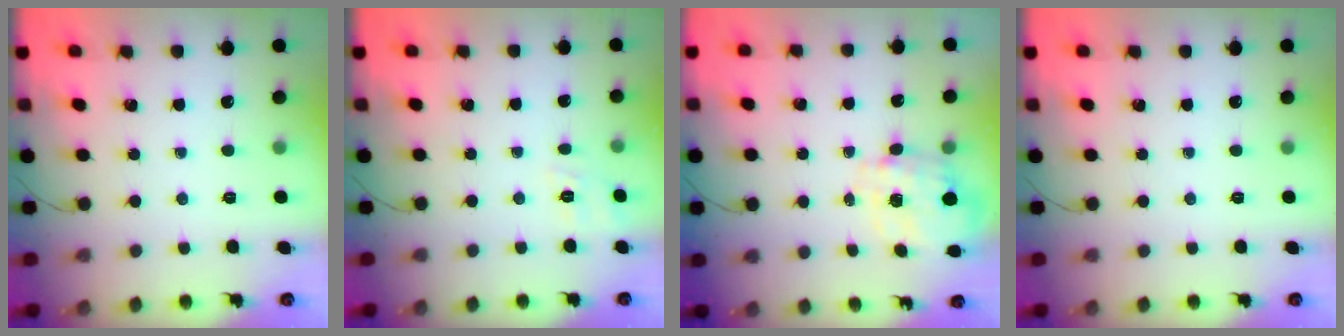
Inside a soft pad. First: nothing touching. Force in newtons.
{"total": 7.3, "press": 7.0, "slide": 2.1}
{"total": 2.8, "press": 2.6, "slide": 1.1}
{"total": 0.0}